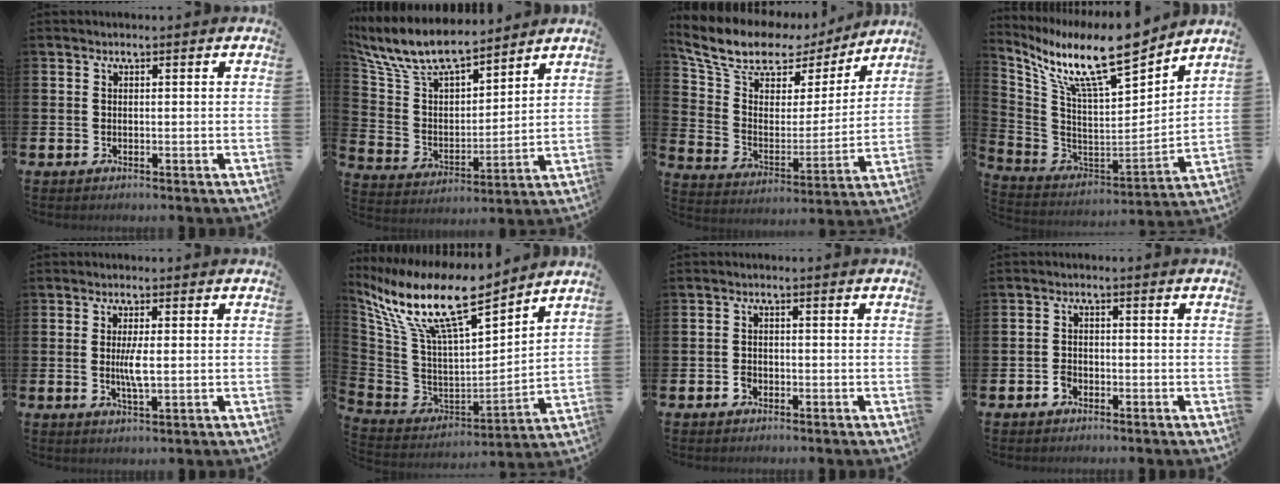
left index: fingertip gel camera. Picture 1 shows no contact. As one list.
[{"total": 10.2, "force": [9.2, 2.6, 3.6], "torque": [-0.117, -0.056, 0.162]}, {"total": 11.3, "force": [9.3, 5.1, 3.9], "torque": [-0.114, -0.054, 0.160]}, {"total": 12.9, "force": [10.3, 2.0, 7.5], "torque": [-0.167, -0.075, 0.173]}, {"total": 3.2, "force": [0.3, 0.7, 3.1], "torque": [-0.055, -0.003, 0.002]}, {"total": 13.2, "force": [10.1, 3.5, 7.6], "torque": [-0.190, -0.060, 0.178]}, {"total": 1.4, "force": [-0.8, 1.1, 0.3], "torque": [-0.005, 0.001, -0.018]}, {"total": 1.7, "force": [-1.1, 1.2, 0.5], "torque": [-0.008, 0.002, -0.025]}]